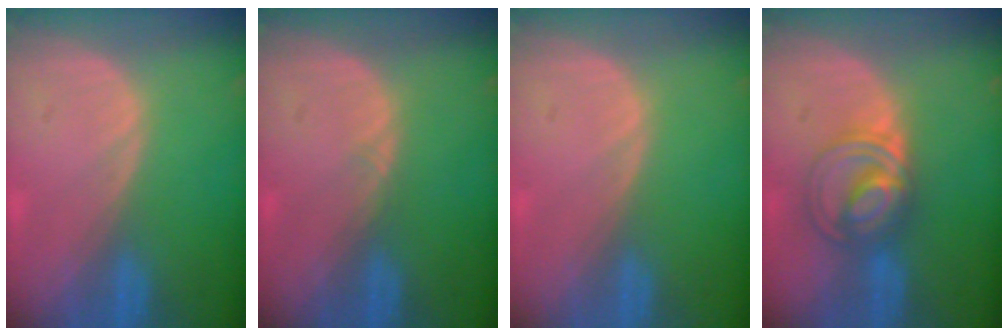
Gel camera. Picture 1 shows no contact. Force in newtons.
{"total": 0.5, "press": 0.5, "slide": 0.1}
{"total": 0.0}
{"total": 6.2, "press": 6.2, "slide": 0.2}